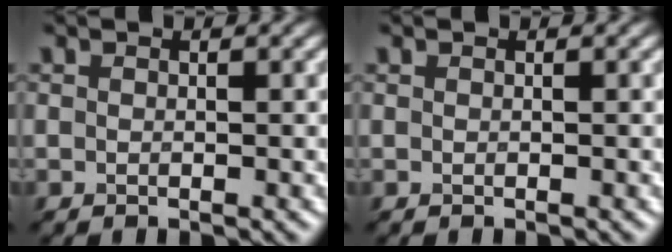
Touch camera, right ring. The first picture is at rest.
{"total": 0.0}